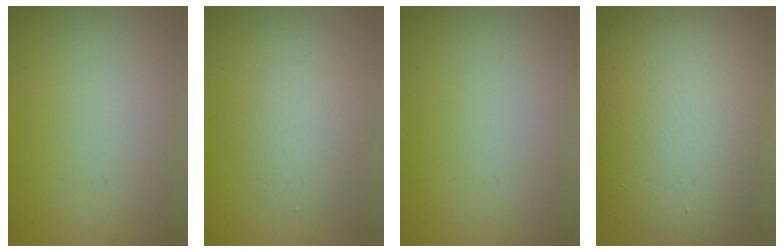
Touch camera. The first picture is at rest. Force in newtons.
{"total": 2.7, "press": 2.7, "slide": 0.1}
{"total": 0.0}
{"total": 15.4, "press": 15.4, "slide": 0.8}